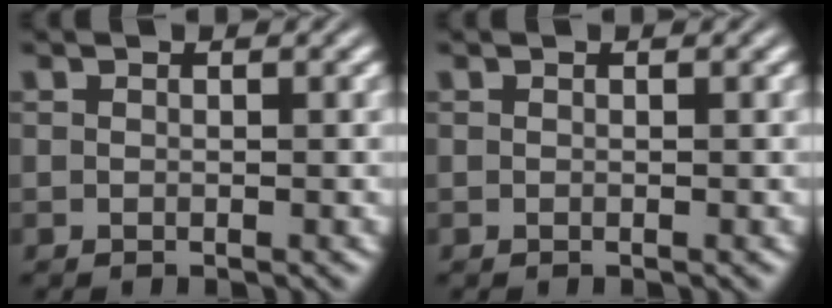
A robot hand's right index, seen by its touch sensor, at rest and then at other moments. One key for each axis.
{"total": 0.0}